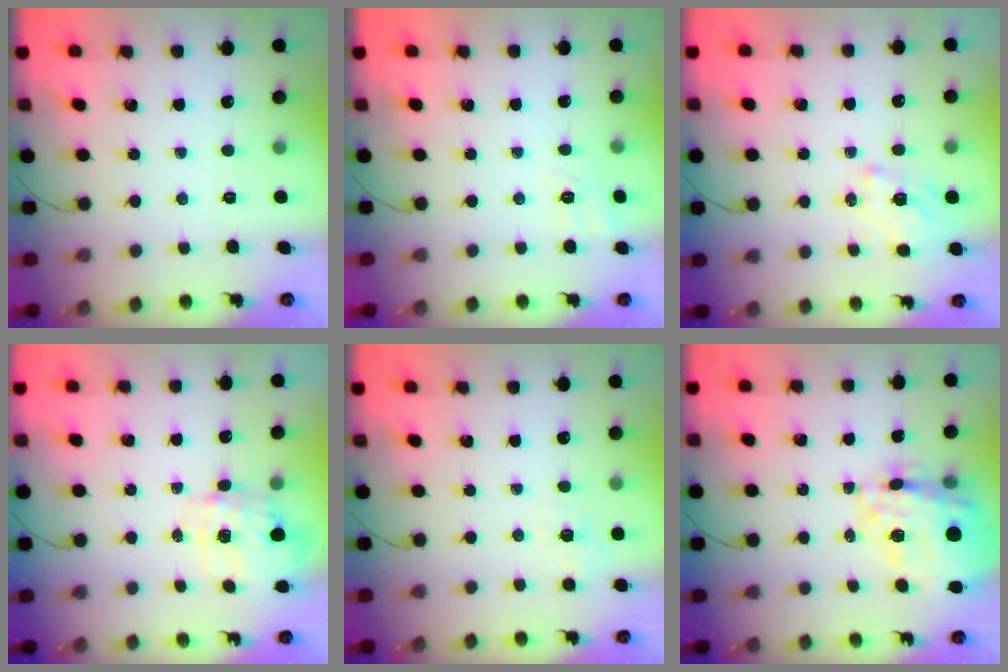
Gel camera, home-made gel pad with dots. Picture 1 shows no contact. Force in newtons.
{"total": 6.9, "press": 6.5, "slide": 2.1}
{"total": 1.4, "press": 1.2, "slide": 0.8}
{"total": 3.6, "press": 3.5, "slide": 0.7}
{"total": 2.1, "press": 1.1, "slide": 1.9}
{"total": 23.6, "press": 23.1, "slide": 4.8}